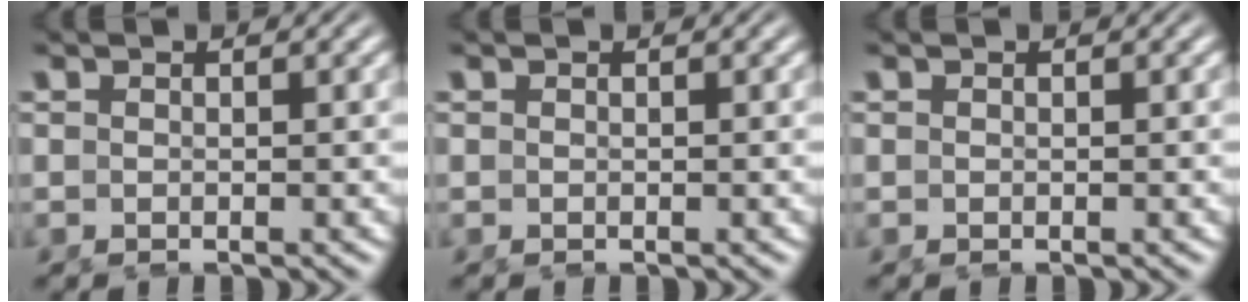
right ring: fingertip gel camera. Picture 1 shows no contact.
{"total": 0.0}
{"total": 0.0}